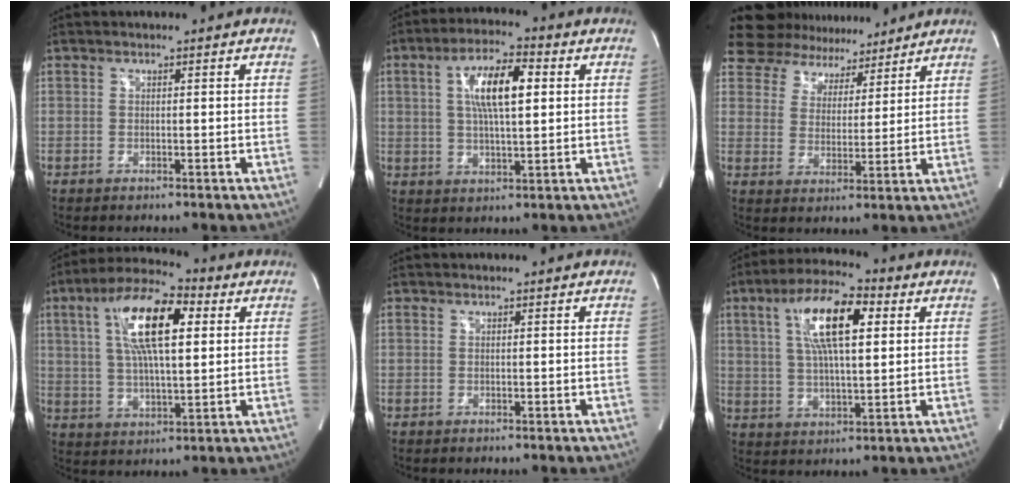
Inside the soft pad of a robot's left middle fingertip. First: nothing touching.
{"total": 10.0, "force": [2.4, 2.4, 9.4], "torque": [-0.175, 0.016, 0.042]}
{"total": 15.5, "force": [13.2, 6.9, 4.3], "torque": [-0.086, 0.035, 0.199]}
{"total": 14.9, "force": [4.5, 4.3, 13.5], "torque": [-0.254, 0.024, 0.075]}
{"total": 0.0}
{"total": 13.0, "force": [4.2, 3.5, 11.8], "torque": [-0.222, 0.022, 0.073]}